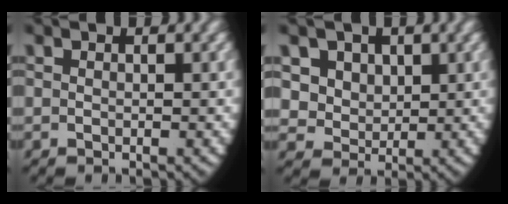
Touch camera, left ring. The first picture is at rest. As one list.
[{"total": 8.2, "force": [1.1, 7.5, 3.1], "torque": [-0.101, -0.024, 0.021]}]